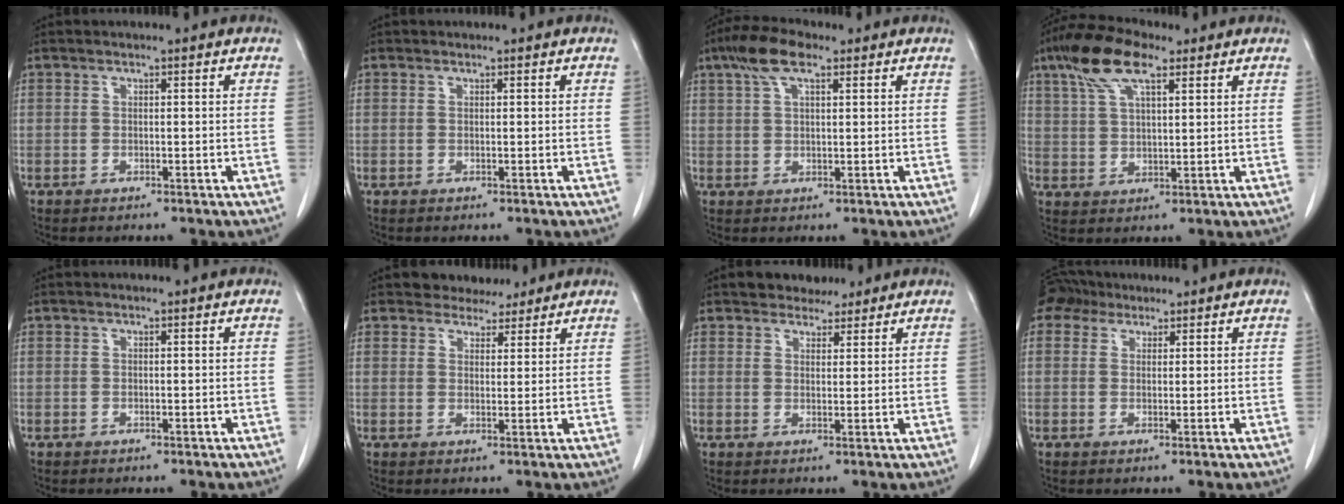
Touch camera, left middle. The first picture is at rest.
{"total": 0.0}
{"total": 6.3, "force": [3.7, 2.0, 4.7], "torque": [-0.100, 0.022, 0.068]}
{"total": 9.7, "force": [5.8, 3.0, 7.1], "torque": [-0.146, 0.023, 0.110]}
{"total": 0.0}
{"total": 4.1, "force": [3.7, 1.7, 0.5], "torque": [-0.003, 0.002, 0.055]}
{"total": 3.9, "force": [3.4, 1.8, 0.8], "torque": [-0.009, 0.006, 0.053]}
{"total": 3.5, "force": [2.7, 2.1, 0.3], "torque": [-0.012, 0.020, 0.048]}